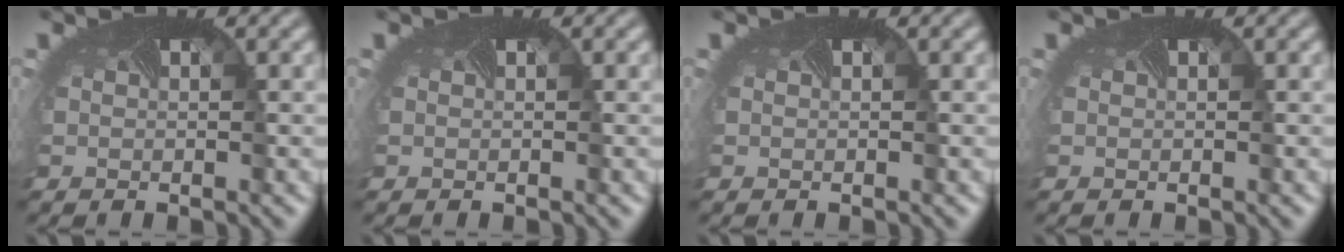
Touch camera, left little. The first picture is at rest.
{"total": 0.0}
{"total": 0.0}
{"total": 0.0}